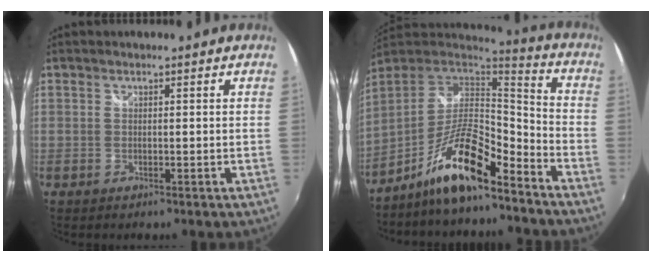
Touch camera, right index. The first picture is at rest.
{"total": 14.2, "force": [-9.6, 3.0, 10.0], "torque": [-0.198, -0.004, -0.178]}